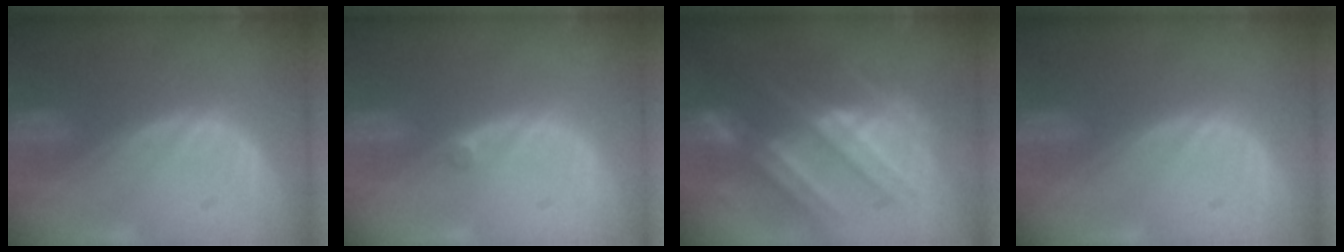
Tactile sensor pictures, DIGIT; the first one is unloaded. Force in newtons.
{"total": 0.7, "press": 0.6, "slide": 0.3}
{"total": 9.6, "press": 9.4, "slide": 1.9}
{"total": 0.0}